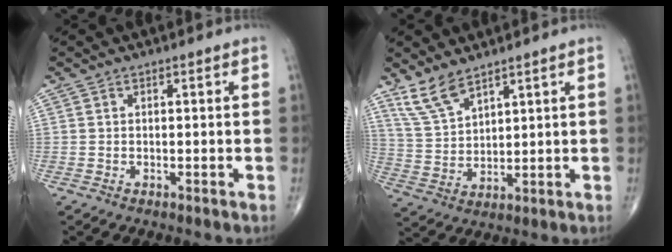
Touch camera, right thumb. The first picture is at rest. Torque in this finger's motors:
{"motor_torque": [-0.75, 0.76, 0.49, 0.51, 0.02]}